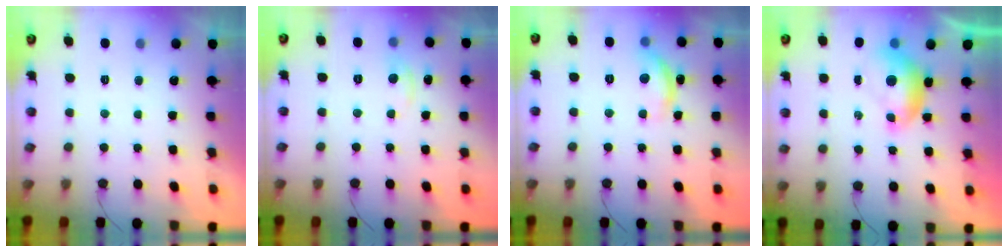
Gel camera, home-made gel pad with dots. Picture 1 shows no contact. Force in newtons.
{"total": 3.6, "press": 3.6, "slide": 0.5}
{"total": 11.1, "press": 11.1, "slide": 0.8}
{"total": 7.2, "press": 7.2, "slide": 0.7}